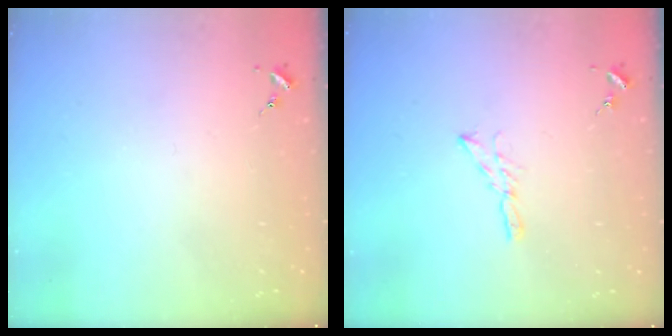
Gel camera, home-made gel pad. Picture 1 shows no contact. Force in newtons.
{"total": 4.8, "press": 4.8, "slide": 0.5}